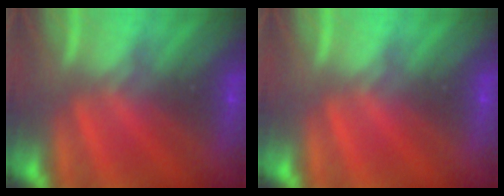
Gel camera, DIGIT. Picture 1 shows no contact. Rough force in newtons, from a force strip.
{"total": 0.0}